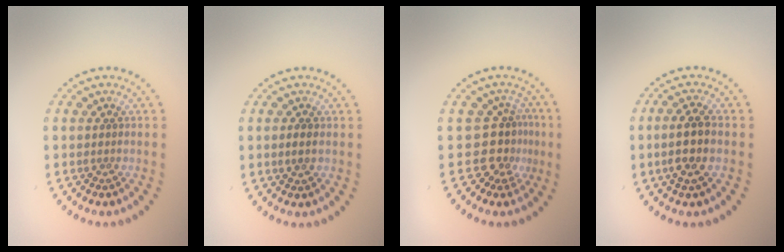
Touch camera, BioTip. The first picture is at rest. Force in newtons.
{"total": 0.7, "press": 0.6, "slide": 0.4}
{"total": 3.3, "press": 2.5, "slide": 2.2}
{"total": 3.0, "press": 2.8, "slide": 1.1}